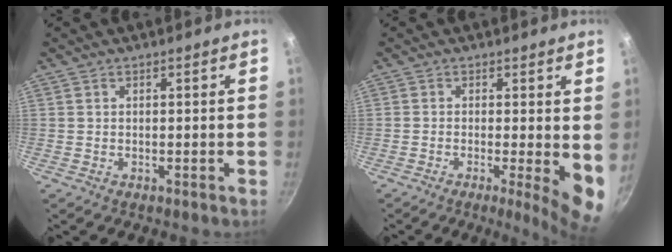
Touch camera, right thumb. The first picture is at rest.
{"total": 7.5, "force": [-0.9, 1.7, 7.2], "torque": [-0.089, -0.011, -0.009]}